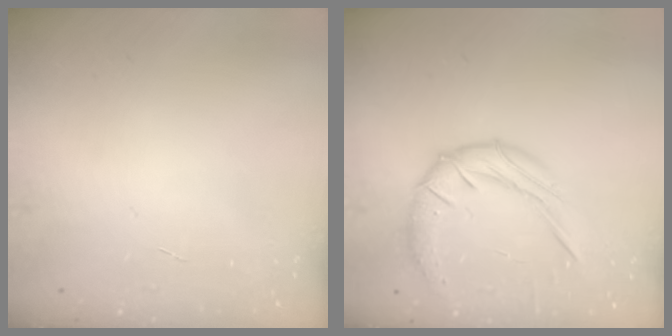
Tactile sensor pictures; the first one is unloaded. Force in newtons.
{"total": 12.9, "press": 12.8, "slide": 1.5}